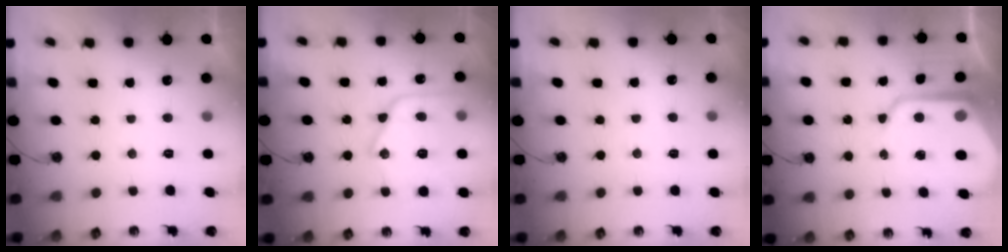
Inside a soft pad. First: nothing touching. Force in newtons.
{"total": 18.4, "press": 18.3, "slide": 1.5}
{"total": 2.3, "press": 2.3, "slide": 0.3}
{"total": 15.0, "press": 14.9, "slide": 1.4}